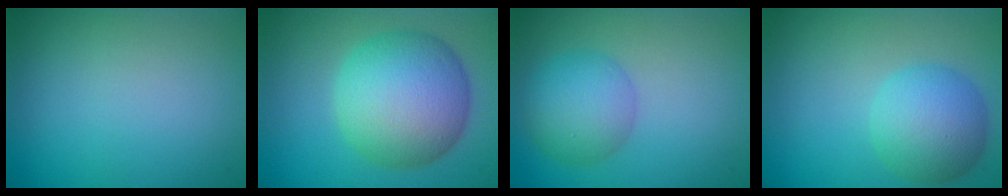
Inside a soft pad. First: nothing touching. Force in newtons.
{"total": 9.4, "press": 9.4, "slide": 0.2}
{"total": 4.2, "press": 4.2, "slide": 0.1}
{"total": 5.1, "press": 5.1, "slide": 0.2}